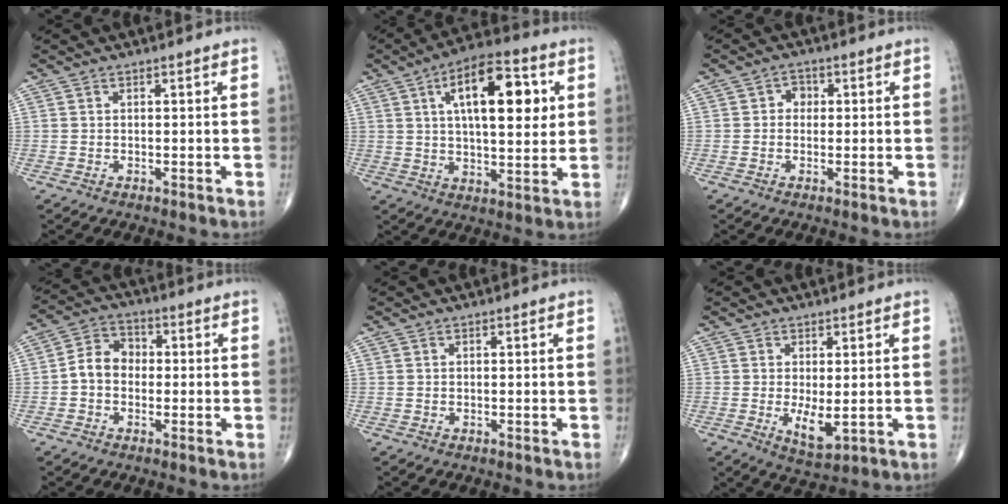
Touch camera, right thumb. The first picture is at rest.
{"total": 17.3, "force": [5.0, 7.4, 14.9], "torque": [-0.208, -0.002, 0.075]}
{"total": 2.4, "force": [0.2, 2.1, 1.2], "torque": [0.000, 0.007, -0.005]}
{"total": 6.1, "force": [-0.9, 4.9, 3.6], "torque": [-0.047, 0.026, -0.030]}
{"total": 0.0}
{"total": 4.8, "force": [-0.4, 1.8, 4.4], "torque": [-0.072, -0.017, 0.002]}